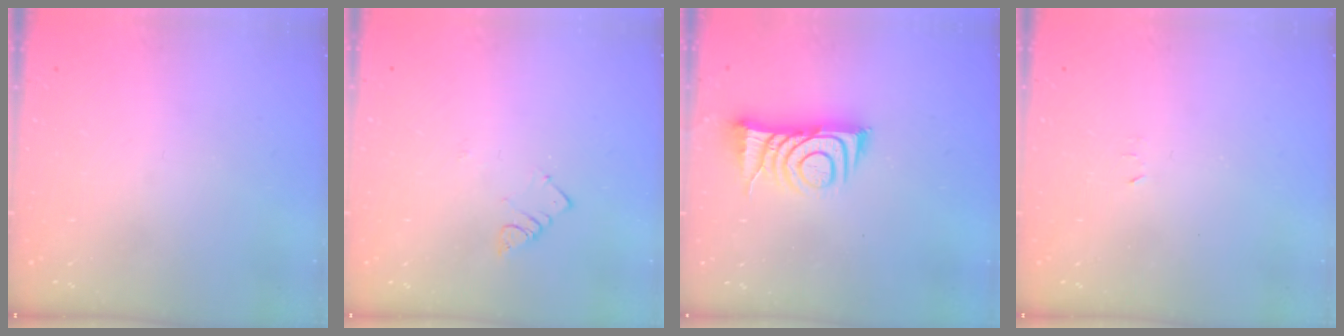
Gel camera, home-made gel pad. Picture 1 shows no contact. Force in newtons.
{"total": 3.2, "press": 3.2, "slide": 0.3}
{"total": 9.7, "press": 9.7, "slide": 0.9}
{"total": 2.4, "press": 2.4, "slide": 0.4}